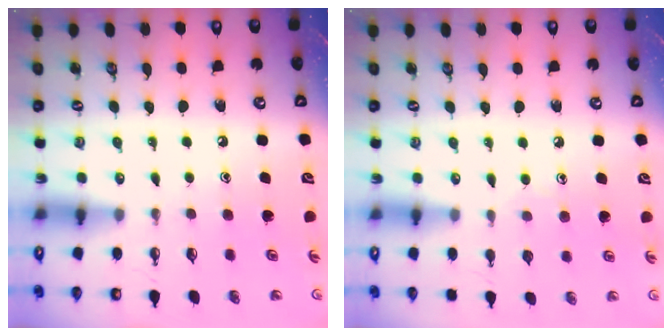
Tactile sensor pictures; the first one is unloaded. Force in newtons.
{"total": 5.3, "press": 5.2, "slide": 0.5}